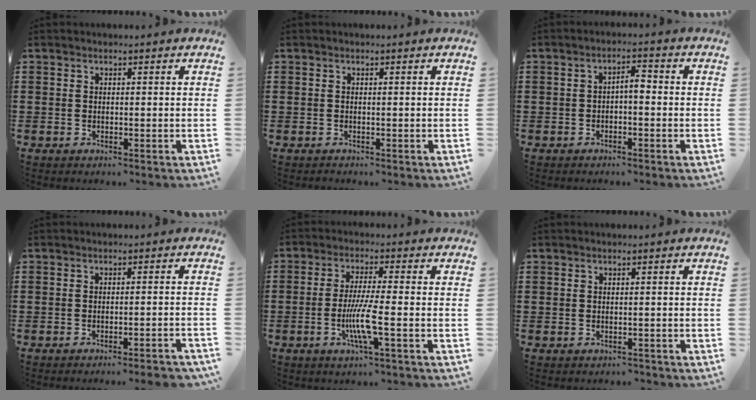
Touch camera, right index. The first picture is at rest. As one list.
[{"total": 0.0}, {"total": 2.3, "force": [-0.9, 0.7, 2.0], "torque": [-0.038, 0.007, -0.020]}, {"total": 2.2, "force": [-1.9, -0.2, 1.2], "torque": [-0.019, -0.001, -0.037]}, {"total": 6.7, "force": [-2.0, 0.4, 6.4], "torque": [-0.130, -0.017, -0.040]}, {"total": 0.5, "force": [-0.3, 0.4, 0.0], "torque": [-0.003, 0.002, -0.008]}]